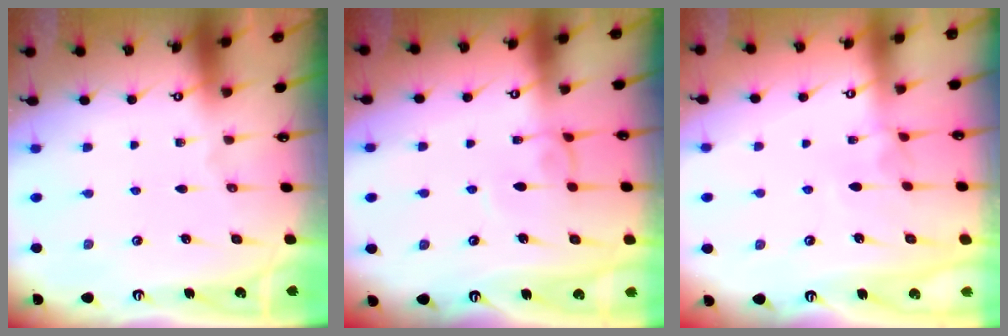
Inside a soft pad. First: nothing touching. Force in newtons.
{"total": 0.6, "press": 0.4, "slide": 0.4}
{"total": 3.8, "press": 3.8, "slide": 0.2}